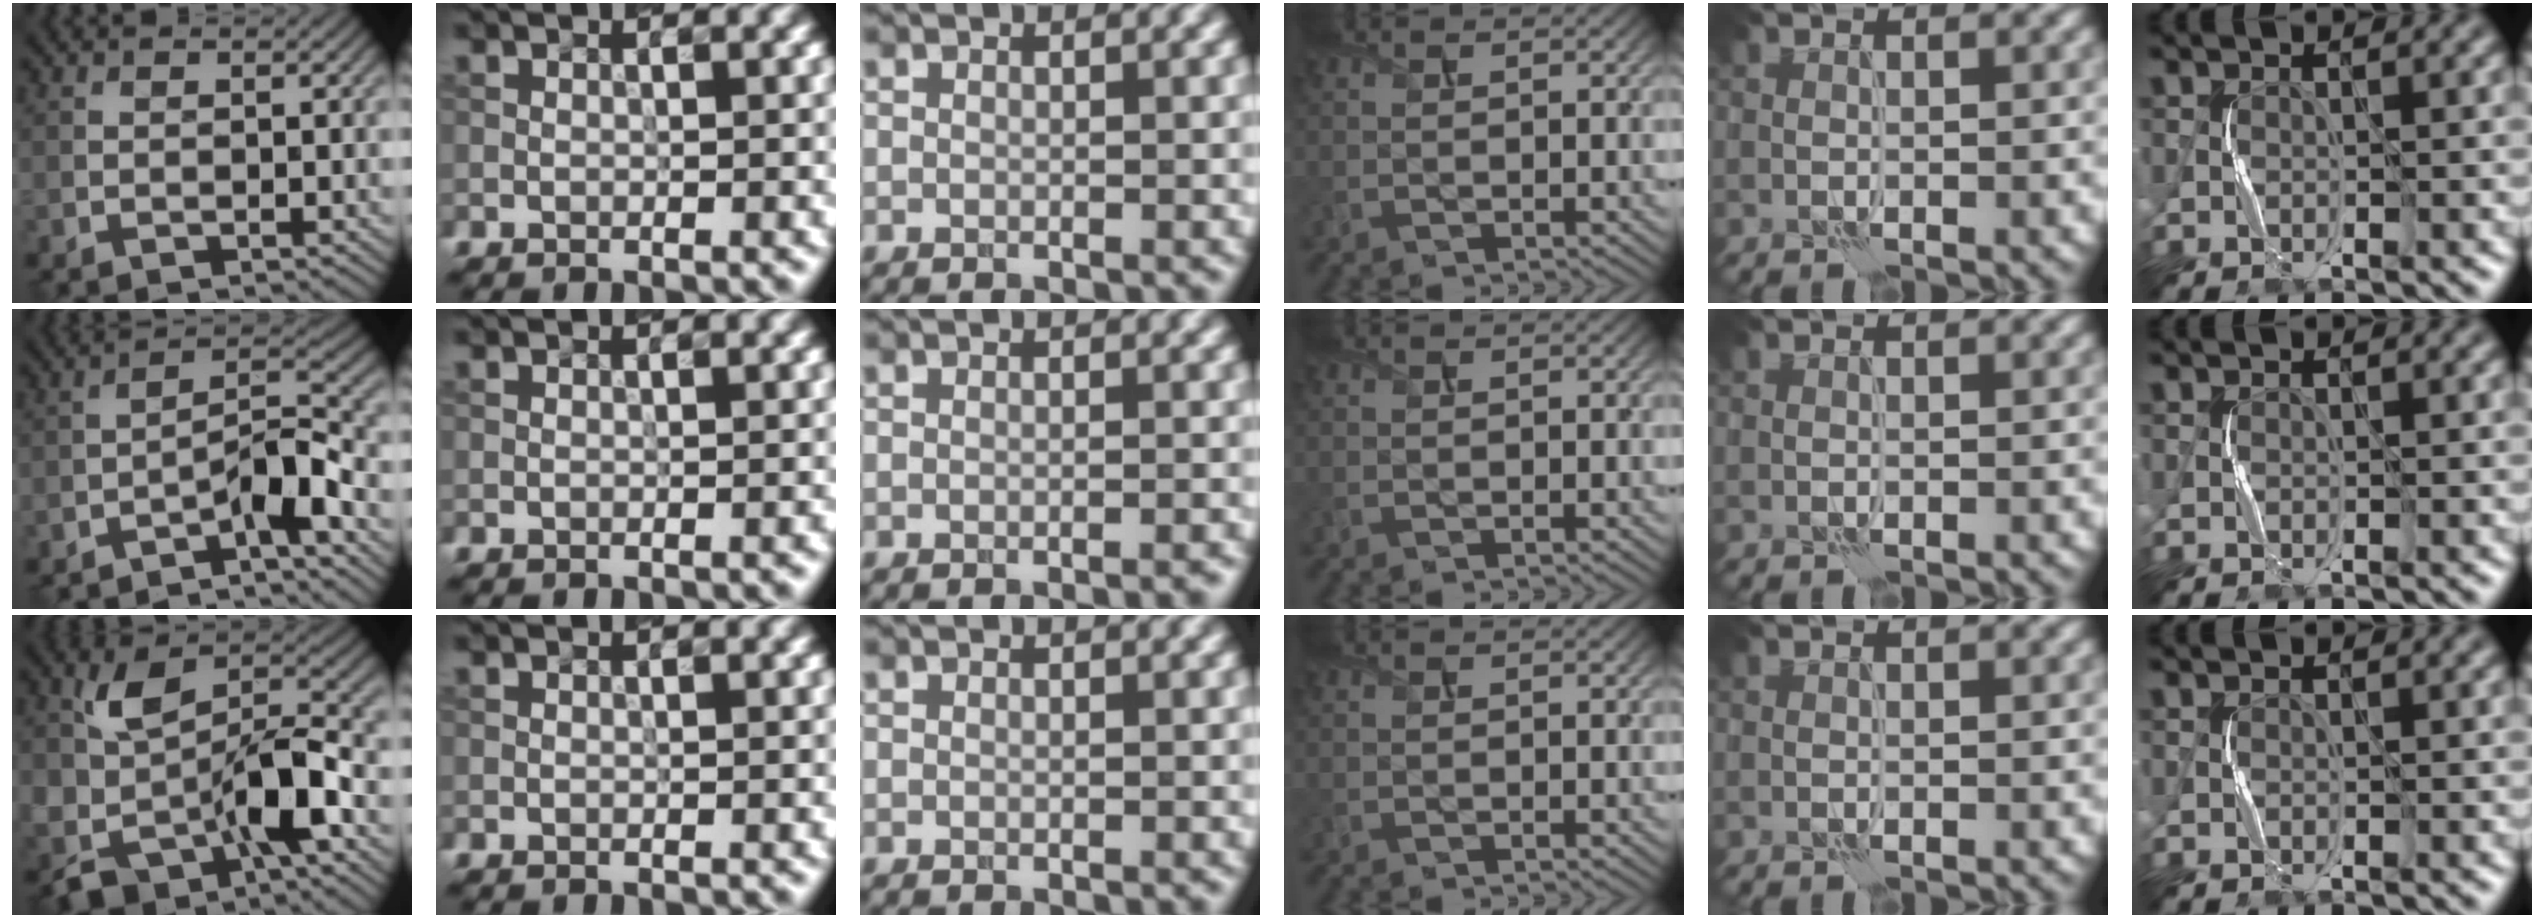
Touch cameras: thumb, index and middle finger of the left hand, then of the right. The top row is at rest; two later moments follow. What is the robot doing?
{"motion": "squeeze", "object": "stress ball aka squeeze ball"}